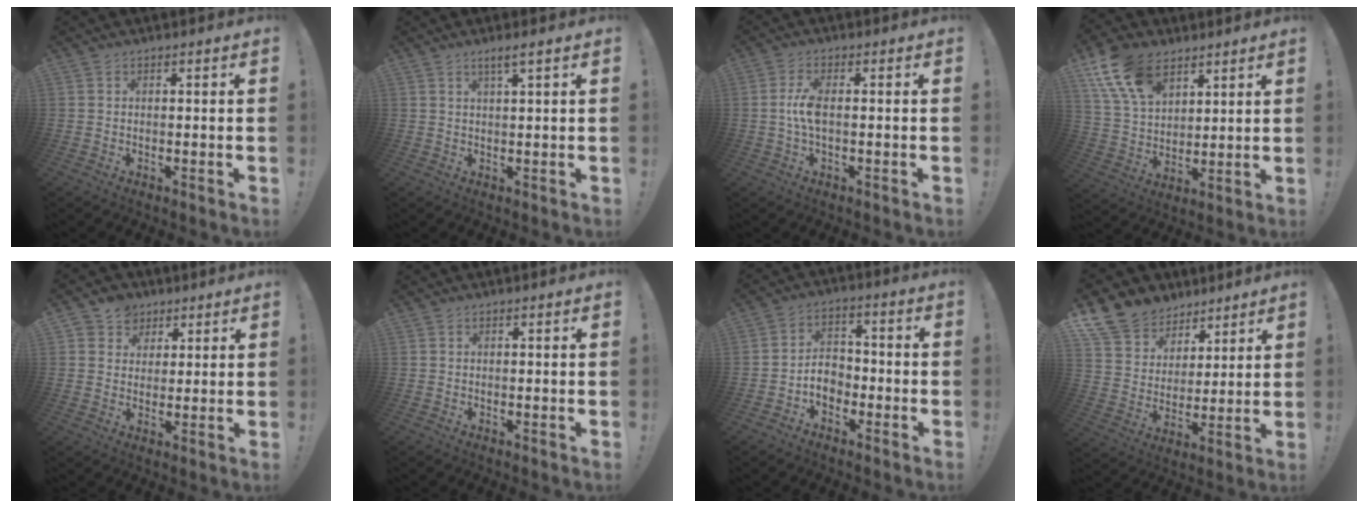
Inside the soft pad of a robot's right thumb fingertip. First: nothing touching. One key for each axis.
{"total": 2.9, "fx": 1.6, "fy": -0.1, "fz": 2.4, "tx": -0.046, "ty": -0.002, "tz": 0.025}
{"total": 5.8, "fx": -0.5, "fy": 1.7, "fz": 5.5, "tx": -0.121, "ty": -0.001, "tz": -0.012}
{"total": 15.3, "fx": 9.0, "fy": 9.4, "fz": 8.0, "tx": -0.149, "ty": -0.033, "tz": 0.175}
{"total": 6.5, "fx": 2.9, "fy": 5.7, "fz": 0.7, "tx": -0.004, "ty": -0.019, "tz": 0.057}
{"total": 0.0}
{"total": 7.2, "fx": -2.9, "fy": 5.6, "fz": 3.4, "tx": -0.064, "ty": 0.019, "tz": -0.049}
{"total": 13.0, "fx": 9.1, "fy": 8.8, "fz": 3.0, "tx": -0.058, "ty": -0.065, "tz": 0.179}